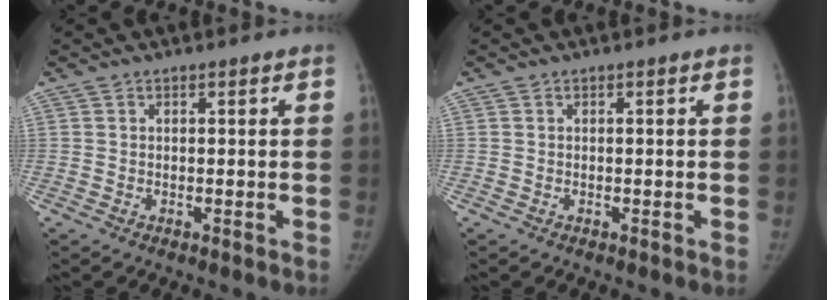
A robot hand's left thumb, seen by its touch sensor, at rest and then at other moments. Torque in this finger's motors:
{"motor_torque": [0.10, -0.07, 0.09, -0.33, 0.07]}